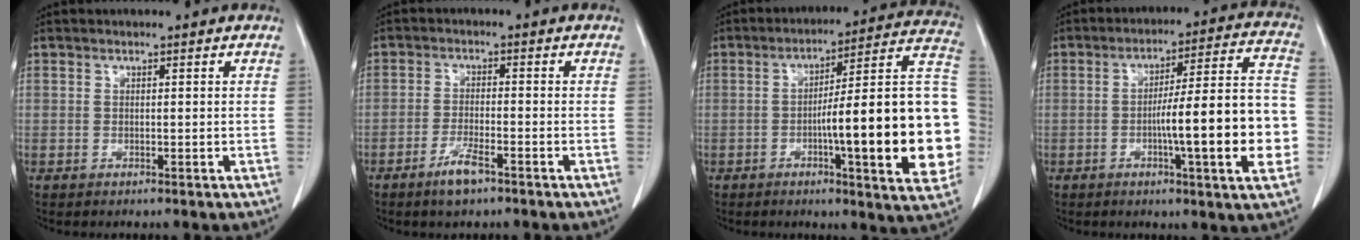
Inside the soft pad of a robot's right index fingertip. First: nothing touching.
{"total": 4.3, "force": [-2.9, 0.8, 3.0], "torque": [-0.061, -0.003, -0.053]}
{"total": 23.2, "force": [-3.3, 2.2, 22.9], "torque": [-0.217, 0.027, -0.043]}
{"total": 17.0, "force": [-3.5, 0.9, 16.6], "torque": [-0.213, 0.019, -0.050]}